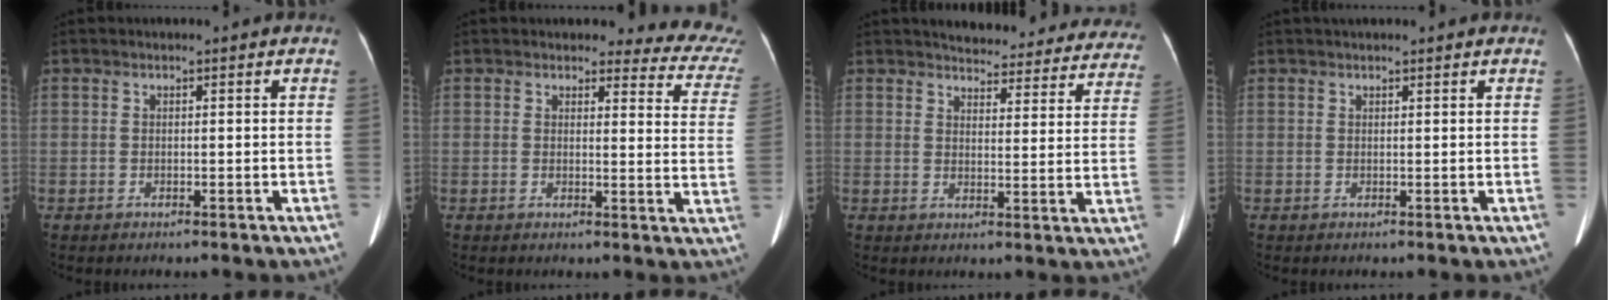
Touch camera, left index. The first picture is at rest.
{"total": 11.3, "force": [10.8, 2.9, 2.0], "torque": [0.019, -0.065, 0.076]}
{"total": 23.4, "force": [21.9, 5.6, 6.0], "torque": [-0.059, -0.054, 0.237]}
{"total": 3.3, "force": [2.8, 0.5, 1.5], "torque": [-0.017, 0.032, 0.039]}